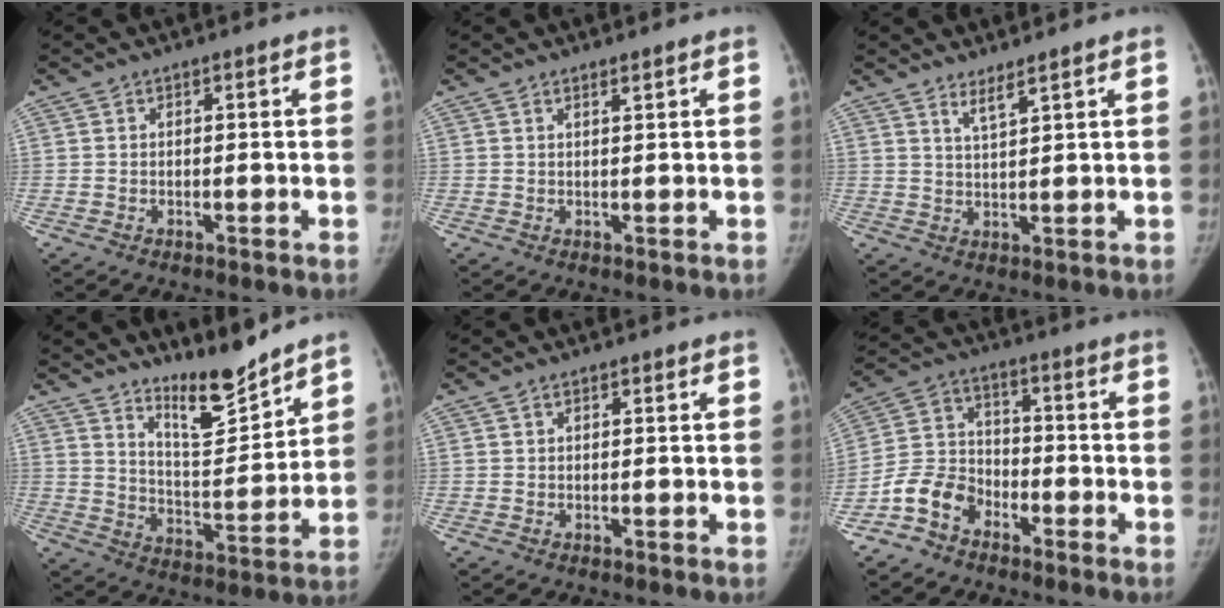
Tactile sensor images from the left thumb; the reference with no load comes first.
{"total": 0.8, "force": [0.7, 0.0, 0.5], "torque": [-0.008, -0.006, 0.013]}
{"total": 3.0, "force": [2.3, 0.1, 1.8], "torque": [-0.035, -0.027, 0.047]}
{"total": 11.5, "force": [9.8, 2.3, 5.6], "torque": [-0.068, -0.087, 0.170]}
{"total": 0.5, "force": [0.3, 0.3, 0.3], "torque": [-0.003, 0.000, 0.005]}
{"total": 8.5, "force": [-5.3, 5.9, 3.2], "torque": [-0.053, 0.043, -0.113]}